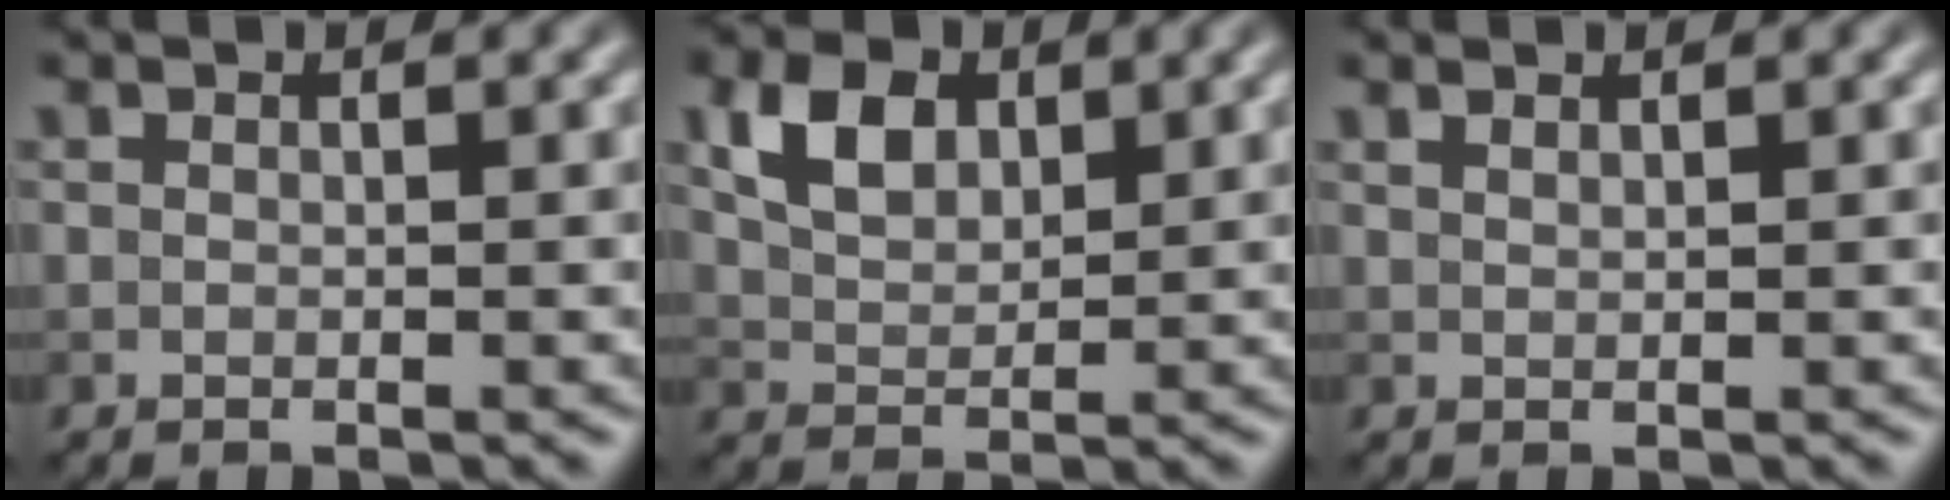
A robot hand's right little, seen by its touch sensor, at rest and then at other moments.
{"total": 4.3, "force": [1.9, 2.8, 2.6], "torque": [-0.057, 0.005, 0.036]}
{"total": 0.8, "force": [0.7, 0.1, 0.3], "torque": [-0.004, -0.001, 0.012]}